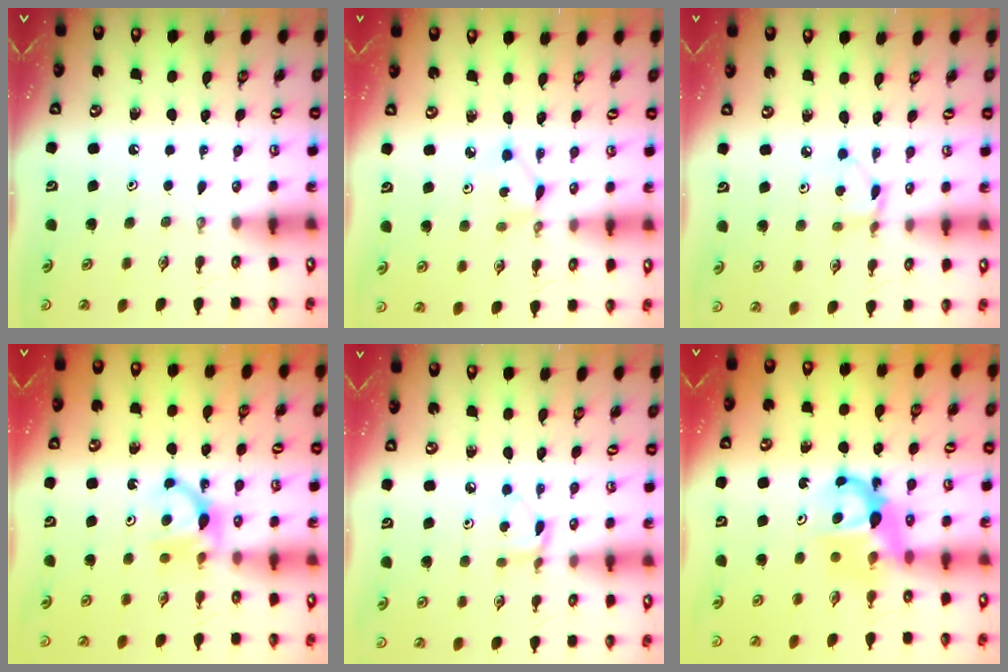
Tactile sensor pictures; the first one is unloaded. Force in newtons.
{"total": 2.3, "press": 2.3, "slide": 0.2}
{"total": 2.7, "press": 2.7, "slide": 0.3}
{"total": 5.5, "press": 5.5, "slide": 0.7}
{"total": 3.5, "press": 3.5, "slide": 0.5}
{"total": 6.9, "press": 6.8, "slide": 0.6}